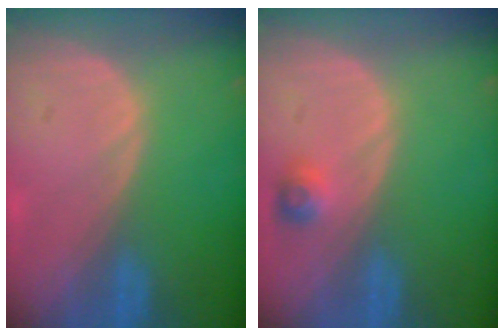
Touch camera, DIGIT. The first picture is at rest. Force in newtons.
{"total": 2.4, "press": 2.2, "slide": 0.9}